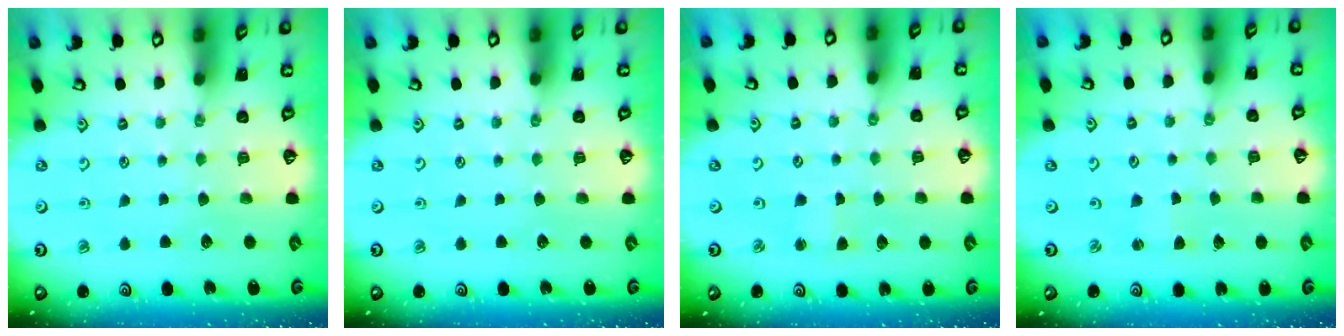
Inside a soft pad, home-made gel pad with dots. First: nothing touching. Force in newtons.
{"total": 0.0}
{"total": 1.6, "press": 1.5, "slide": 0.4}
{"total": 1.1, "press": 1.1, "slide": 0.2}